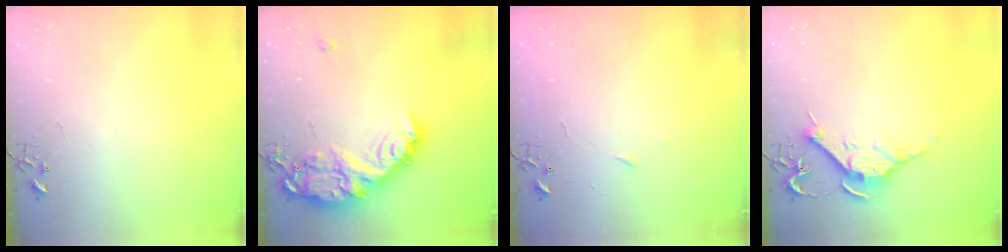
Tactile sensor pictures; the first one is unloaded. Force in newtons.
{"total": 22.1, "press": 22.0, "slide": 2.0}
{"total": 2.5, "press": 2.5, "slide": 0.4}
{"total": 11.7, "press": 11.7, "slide": 0.4}